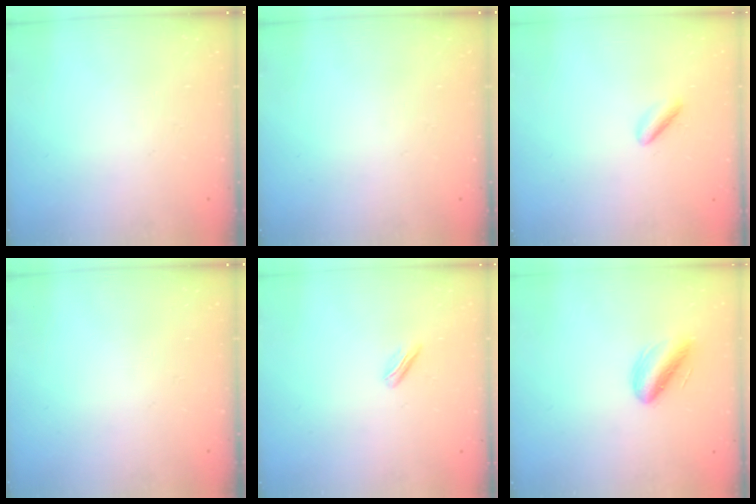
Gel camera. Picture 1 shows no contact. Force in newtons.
{"total": 0.0}
{"total": 2.5, "press": 2.3, "slide": 1.1}
{"total": 0.0}
{"total": 2.4, "press": 2.3, "slide": 0.6}
{"total": 8.3, "press": 8.0, "slide": 2.1}